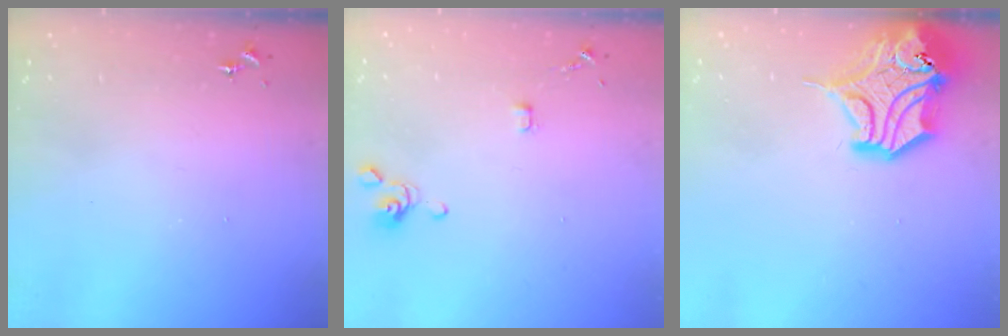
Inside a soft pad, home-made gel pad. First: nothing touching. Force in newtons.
{"total": 4.2, "press": 4.1, "slide": 1.0}
{"total": 17.2, "press": 17.0, "slide": 2.4}